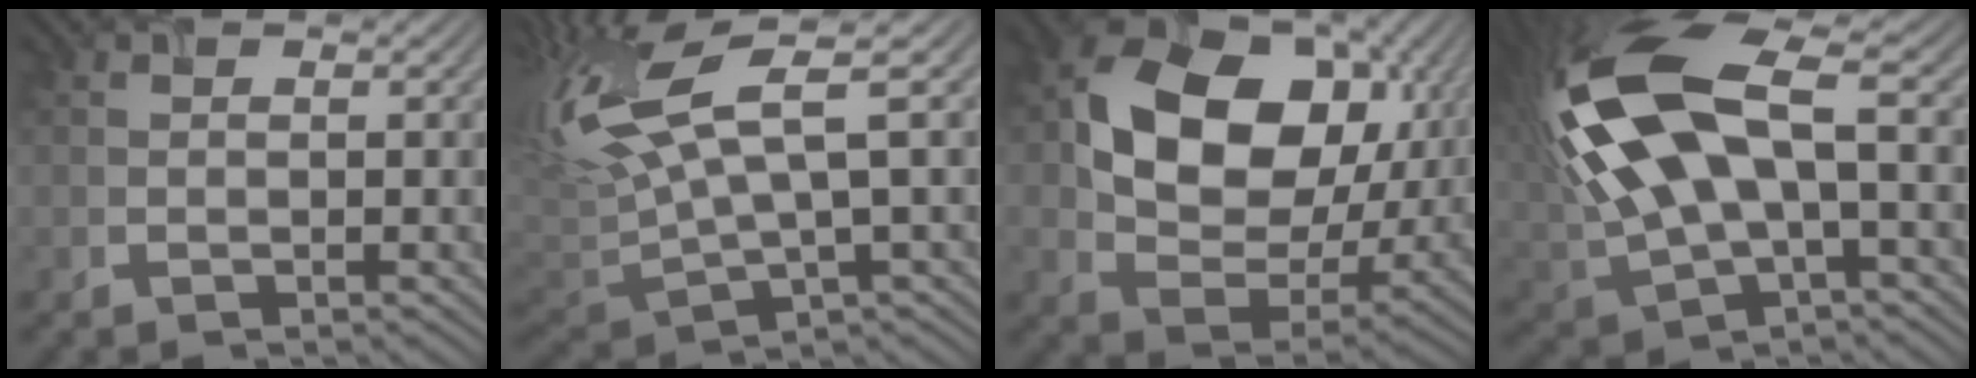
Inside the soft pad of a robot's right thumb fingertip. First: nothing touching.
{"total": 13.0, "force": [2.5, 4.4, 12.0], "torque": [-0.288, 0.004, 0.054]}
{"total": 16.0, "force": [4.2, 11.5, 10.3], "torque": [-0.185, 0.004, 0.082]}
{"total": 16.7, "force": [3.2, 8.1, 14.3], "torque": [-0.341, -0.002, 0.069]}